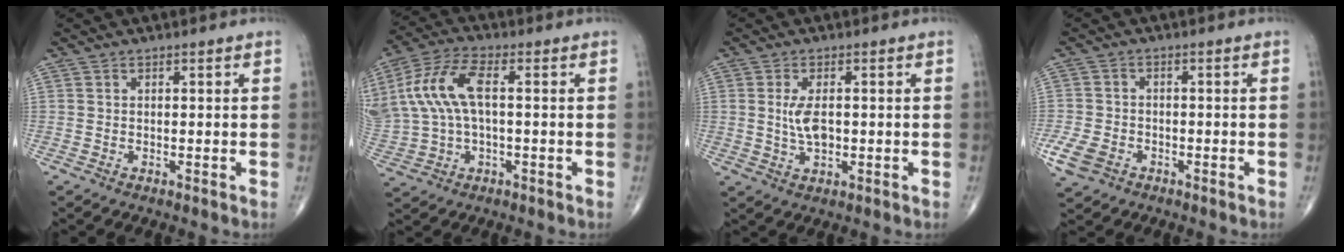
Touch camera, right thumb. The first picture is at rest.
{"total": 13.4, "force": [2.1, 6.6, 11.5], "torque": [-0.262, 0.026, 0.046]}
{"total": 4.8, "force": [0.3, 2.3, 4.1], "torque": [-0.081, -0.007, 0.008]}
{"total": 5.5, "force": [-2.8, 3.9, 2.7], "torque": [-0.060, 0.010, -0.048]}